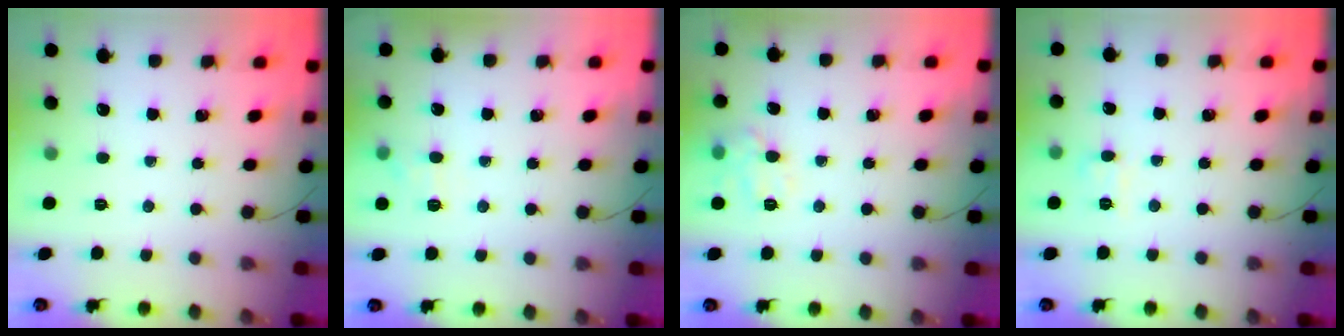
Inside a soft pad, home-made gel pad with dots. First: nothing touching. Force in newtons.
{"total": 7.5, "press": 7.4, "slide": 1.6}
{"total": 9.4, "press": 9.4, "slide": 0.6}
{"total": 6.0, "press": 5.7, "slide": 1.9}